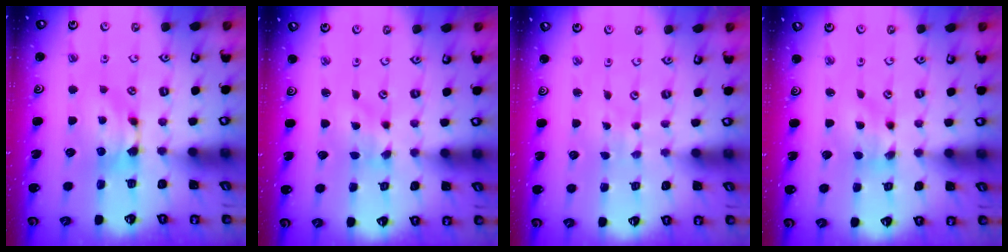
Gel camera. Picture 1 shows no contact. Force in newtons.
{"total": 1.7, "press": 1.3, "slide": 1.0}
{"total": 6.1, "press": 6.1, "slide": 0.3}
{"total": 2.4, "press": 1.9, "slide": 1.4}